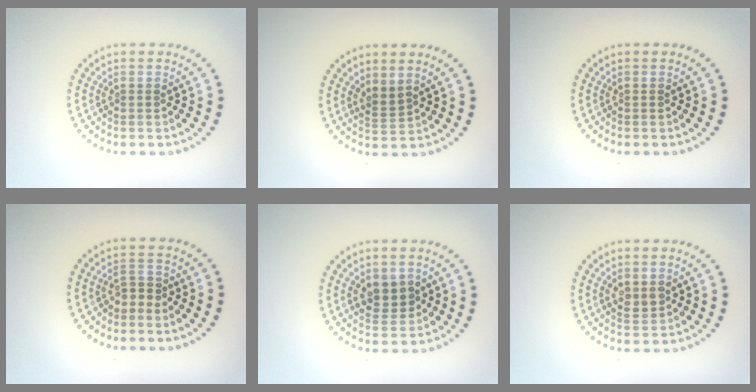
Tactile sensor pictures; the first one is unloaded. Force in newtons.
{"total": 1.7, "press": 1.3, "slide": 1.1}
{"total": 0.0}
{"total": 1.2, "press": 0.8, "slide": 0.8}
{"total": 2.8, "press": 2.8, "slide": 0.7}
{"total": 1.6, "press": 1.6, "slide": 0.1}